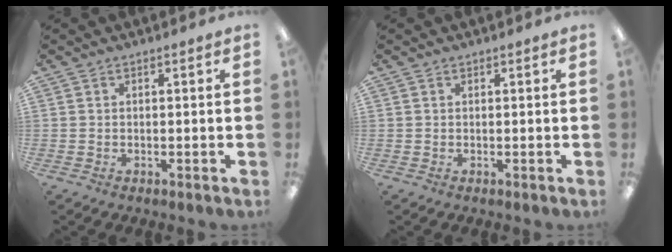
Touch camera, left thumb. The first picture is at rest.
{"total": 0.0}